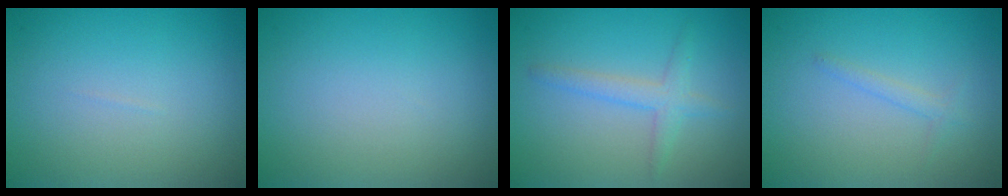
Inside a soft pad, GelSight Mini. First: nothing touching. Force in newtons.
{"total": 0.0}
{"total": 2.2, "press": 2.2, "slide": 0.0}
{"total": 1.0, "press": 1.0, "slide": 0.0}